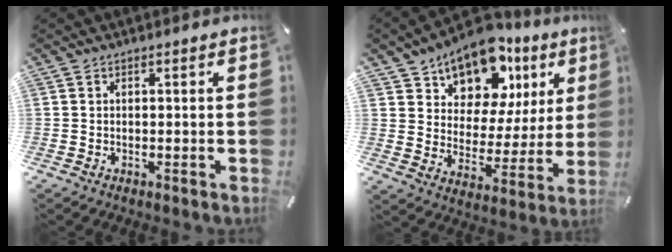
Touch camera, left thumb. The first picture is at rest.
{"total": 13.7, "force": [10.7, 7.7, 3.8], "torque": [-0.073, -0.092, 0.189]}